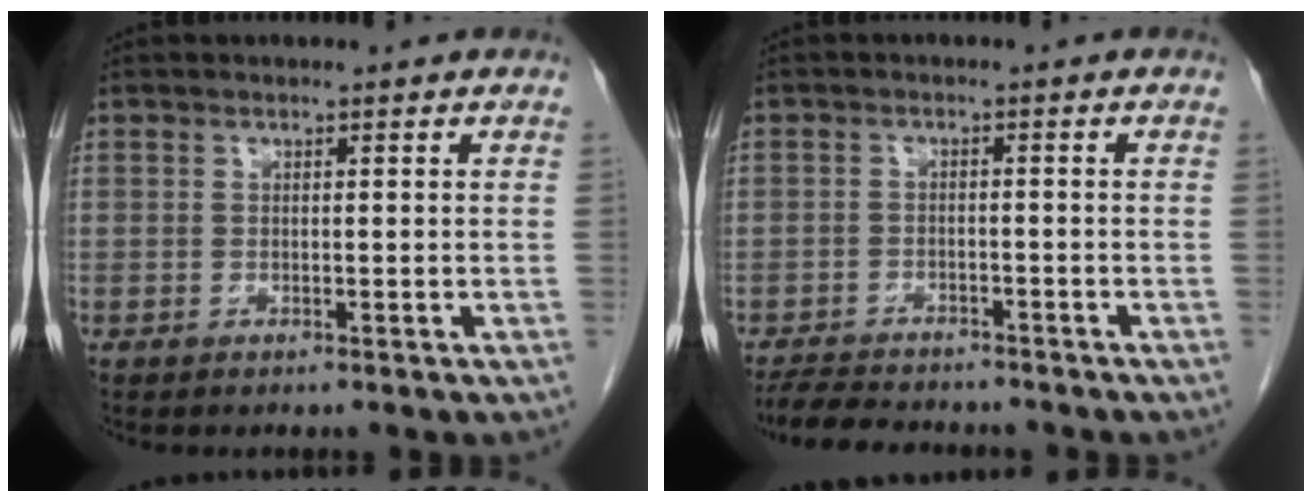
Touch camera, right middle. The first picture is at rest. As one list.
[{"total": 7.7, "force": [-7.0, 2.2, 2.4], "torque": [-0.041, -0.012, -0.108]}]